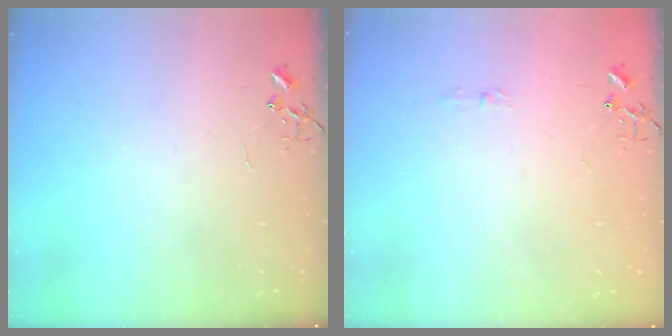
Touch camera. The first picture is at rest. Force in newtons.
{"total": 2.9, "press": 2.9, "slide": 0.5}